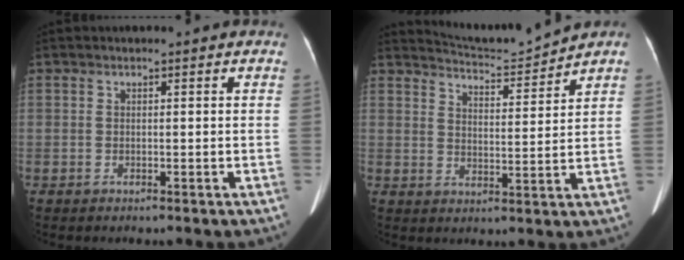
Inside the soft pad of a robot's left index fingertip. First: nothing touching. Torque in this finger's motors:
{"motor_torque": [-0.83, -1.30, -0.29, -0.07]}